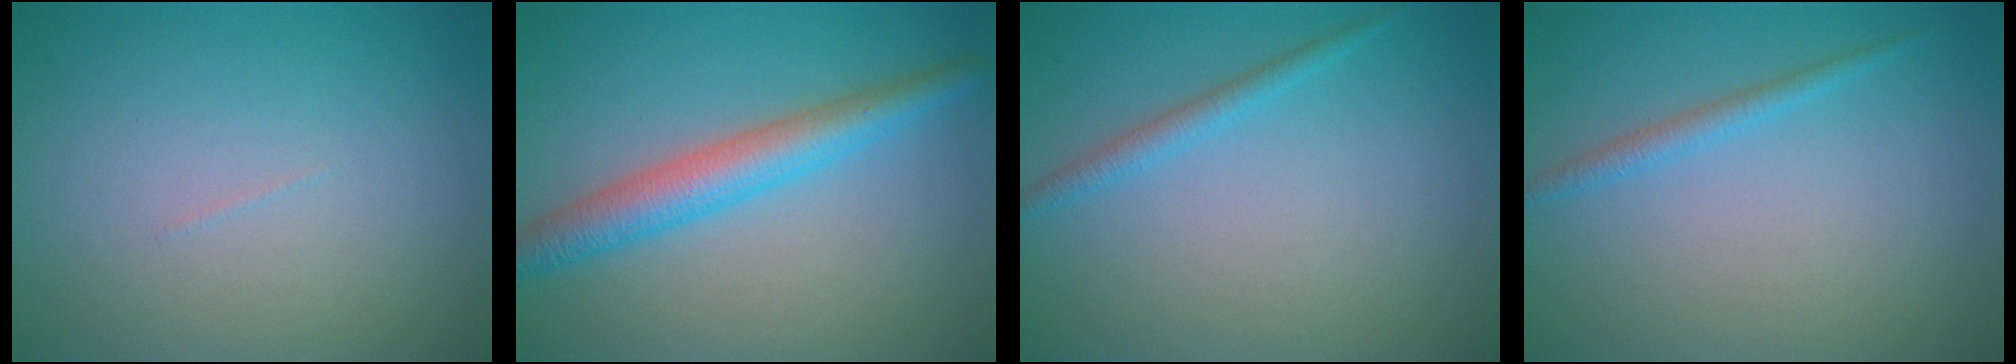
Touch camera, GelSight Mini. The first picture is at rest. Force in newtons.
{"total": 4.5, "press": 4.5, "slide": 0.2}
{"total": 1.4, "press": 1.4, "slide": 0.1}
{"total": 1.3, "press": 1.3, "slide": 0.1}